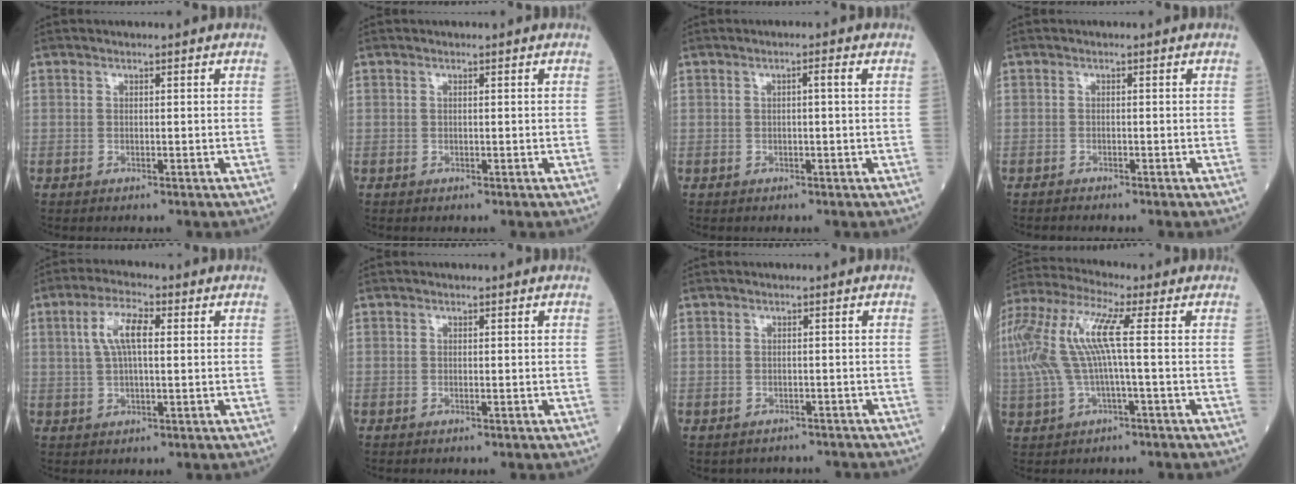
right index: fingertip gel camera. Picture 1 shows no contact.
{"total": 0.0}
{"total": 1.3, "force": [0.1, -0.2, 1.2], "torque": [-0.022, 0.002, 0.002]}
{"total": 0.8, "force": [-0.8, -0.1, 0.0], "torque": [-0.005, -0.003, -0.015]}
{"total": 6.4, "force": [1.6, 1.9, 5.9], "torque": [-0.122, 0.014, 0.032]}
{"total": 0.0}
{"total": 3.7, "force": [-3.2, 1.8, -0.2], "torque": [0.001, 0.011, -0.044]}
{"total": 12.3, "force": [0.8, 2.0, 12.1], "torque": [-0.279, 0.038, 0.011]}